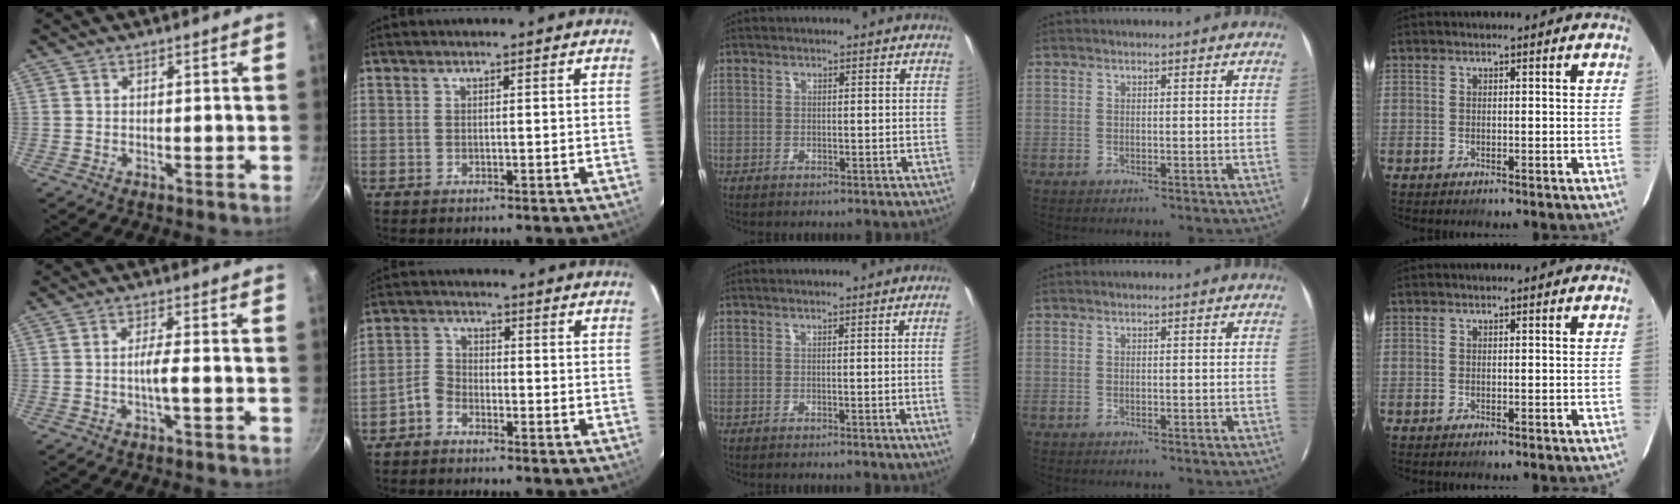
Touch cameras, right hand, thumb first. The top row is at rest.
{"thumb": {"total": 3.4, "force": [-1.1, 0.2, 3.2], "torque": [-0.063, 0.011, -0.024]}, "index": {"total": 3.1, "force": [-2.3, 1.8, 0.9], "torque": [-0.021, 0.012, -0.049]}, "middle": {"total": 3.1, "force": [-0.1, -1.5, 2.7], "torque": [-0.044, -0.011, 0.003]}}